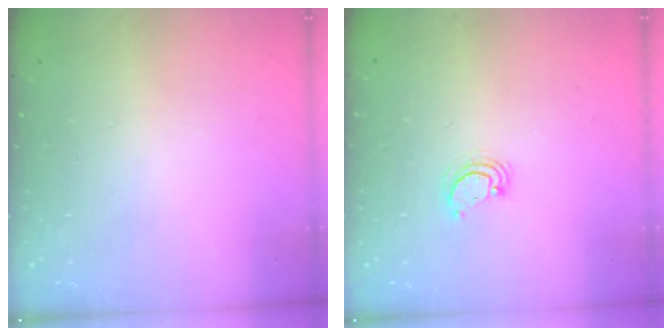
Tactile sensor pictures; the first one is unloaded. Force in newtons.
{"total": 3.0, "press": 3.0, "slide": 0.2}